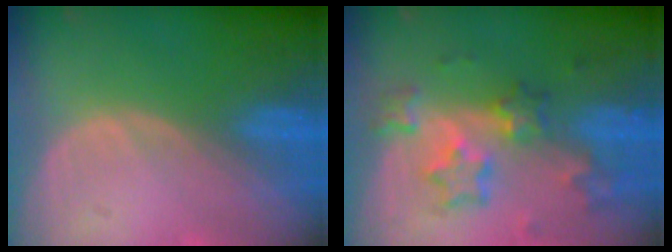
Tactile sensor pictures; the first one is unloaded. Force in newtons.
{"total": 8.4, "press": 7.3, "slide": 4.1}